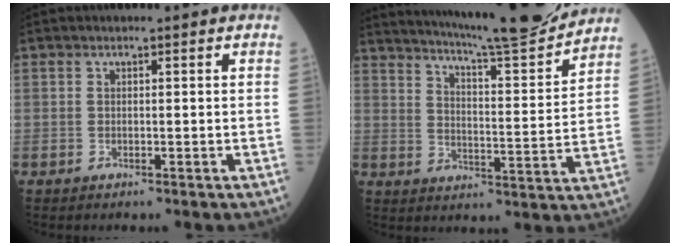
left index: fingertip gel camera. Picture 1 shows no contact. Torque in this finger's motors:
{"motor_torque": [0.13, -0.34, 0.52, 0.13]}